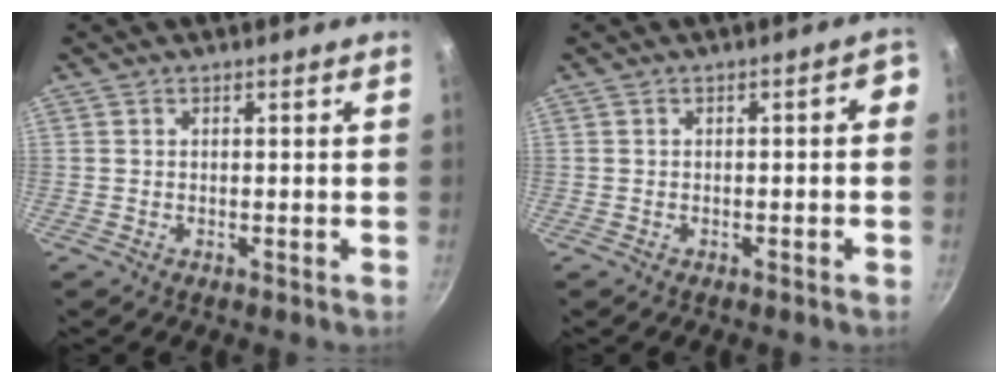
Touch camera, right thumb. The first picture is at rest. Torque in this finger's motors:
{"motor_torque": [0.51, 0.08, 0.42, 0.06, -0.01]}